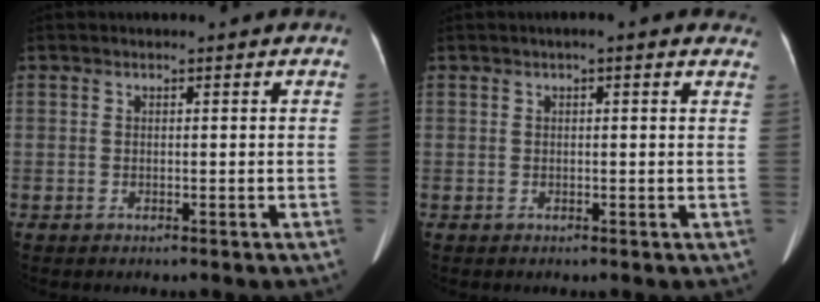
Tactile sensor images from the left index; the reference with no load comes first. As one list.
[{"total": 3.7, "force": [2.5, 0.8, 2.6], "torque": [-0.021, 0.019, 0.021]}]